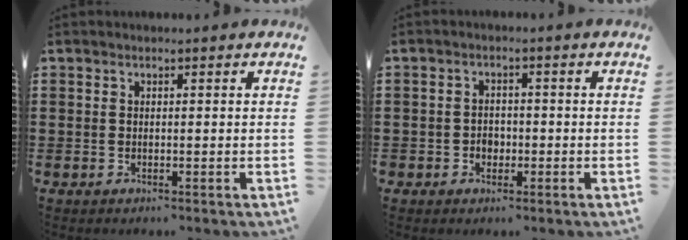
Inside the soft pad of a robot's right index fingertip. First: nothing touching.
{"total": 2.0, "force": [-0.8, 1.8, 0.5], "torque": [-0.015, 0.004, -0.018]}